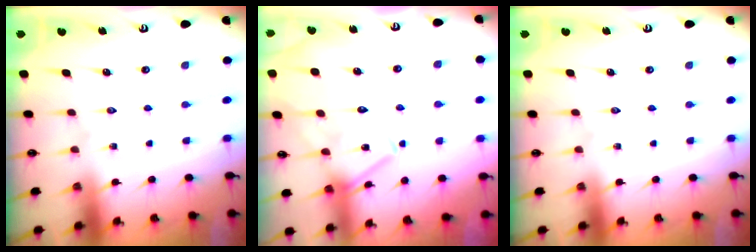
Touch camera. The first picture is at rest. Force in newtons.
{"total": 12.2, "press": 12.2, "slide": 0.6}
{"total": 0.0}